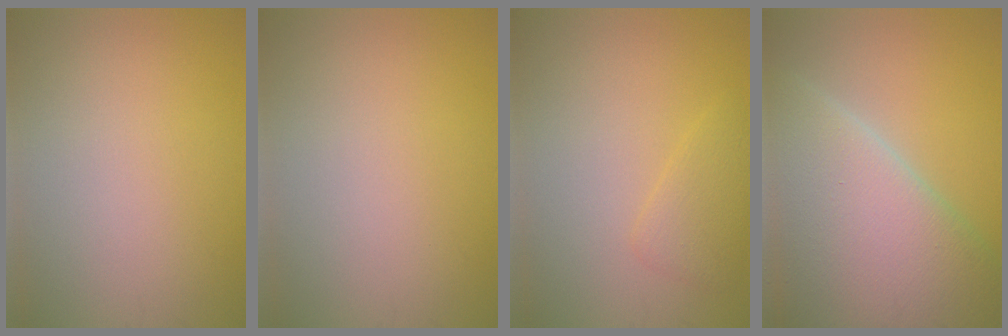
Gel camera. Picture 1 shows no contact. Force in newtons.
{"total": 0.0}
{"total": 2.0, "press": 2.0, "slide": 0.2}
{"total": 13.3, "press": 13.2, "slide": 1.0}